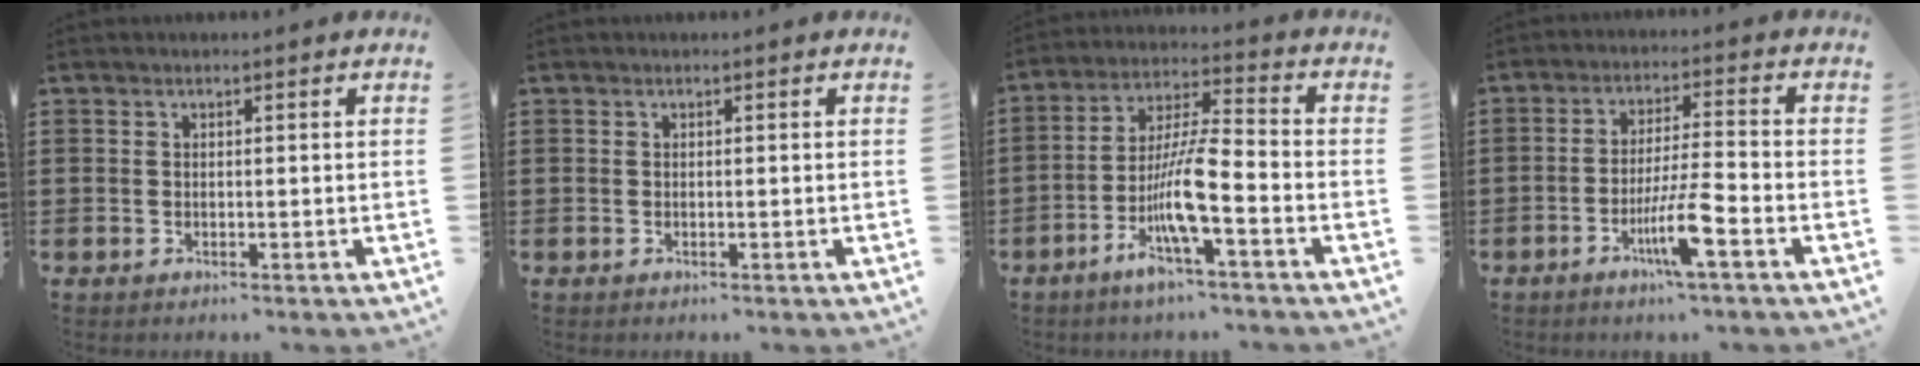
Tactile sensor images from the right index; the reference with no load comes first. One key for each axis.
{"total": 0.0}
{"total": 9.6, "fx": -4.1, "fy": 1.1, "fz": 8.7, "tx": -0.177, "ty": -0.013, "tz": -0.080}
{"total": 7.7, "fx": -3.5, "fy": 0.5, "fz": 6.8, "tx": -0.136, "ty": -0.012, "tz": -0.068}